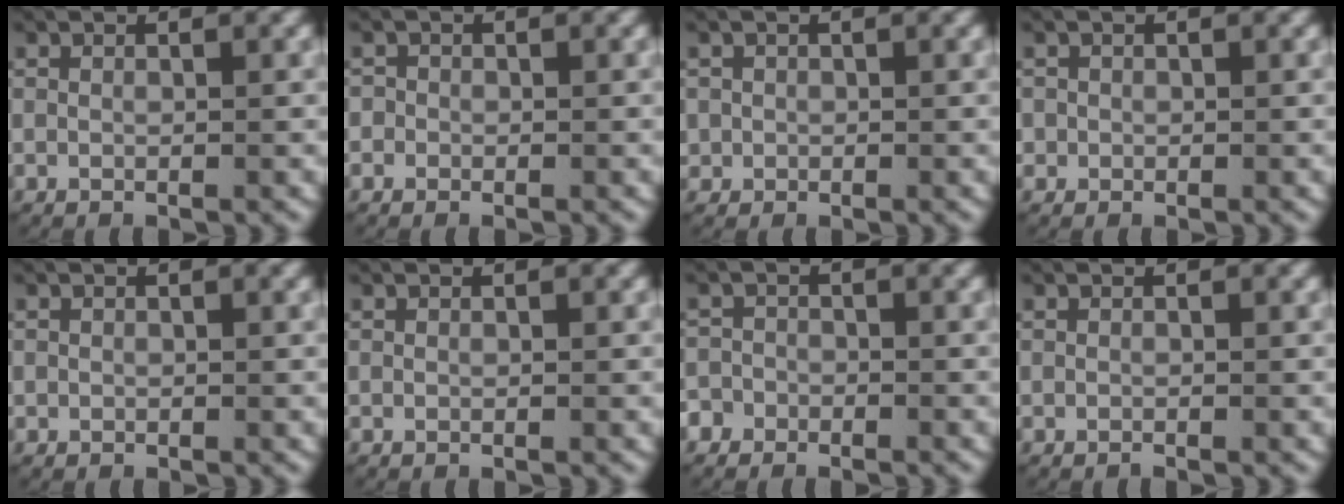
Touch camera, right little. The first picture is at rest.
{"total": 1.6, "force": [-0.5, 1.5, 0.1], "torque": [0.002, 0.006, -0.019]}
{"total": 1.8, "force": [-0.3, 1.8, 0.1], "torque": [0.000, -0.003, -0.011]}
{"total": 1.3, "force": [-0.1, 1.3, 0.0], "torque": [0.005, 0.004, -0.011]}
{"total": 0.6, "force": [-0.1, 0.6, -0.2], "torque": [0.005, 0.003, -0.006]}
{"total": 0.0}
{"total": 3.0, "force": [-1.6, 2.6, 0.3], "torque": [-0.012, -0.006, -0.033]}
{"total": 0.0}